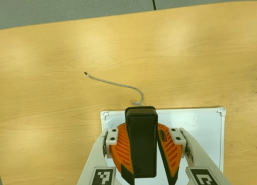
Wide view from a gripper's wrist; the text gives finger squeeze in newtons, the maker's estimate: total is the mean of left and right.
{"total": 11.3, "left": 10.3, "right": 12.3}